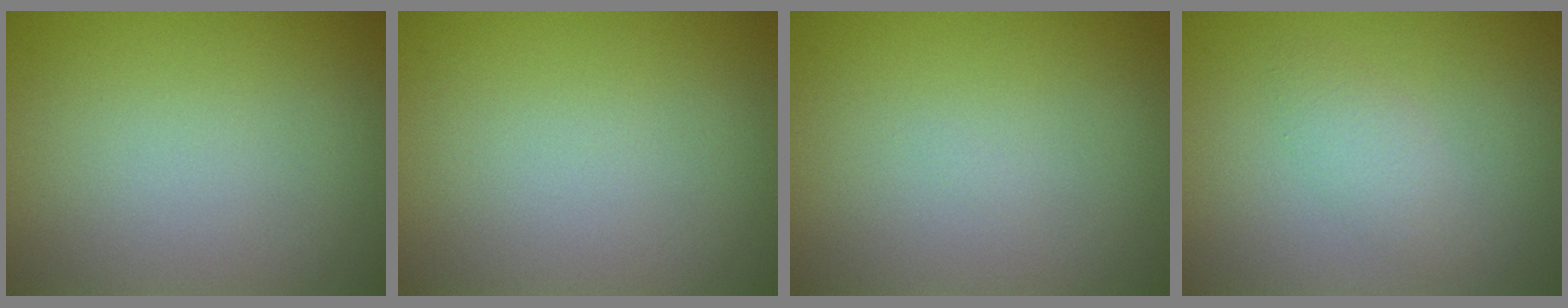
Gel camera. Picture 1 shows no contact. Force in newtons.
{"total": 0.0}
{"total": 0.0}
{"total": 1.7, "press": 1.7, "slide": 0.1}